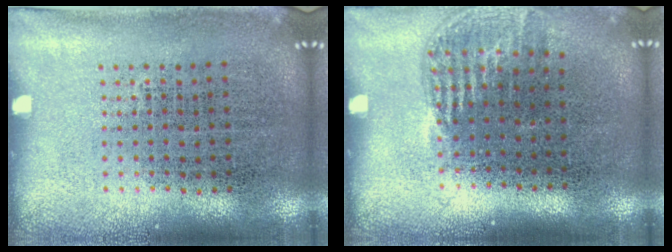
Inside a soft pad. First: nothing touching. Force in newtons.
{"total": 1.1, "press": 1.0, "slide": 0.6}